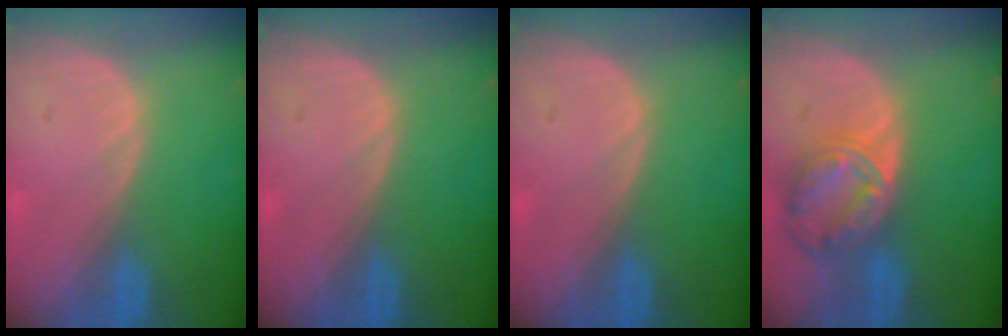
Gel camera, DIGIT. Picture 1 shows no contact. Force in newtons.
{"total": 0.0}
{"total": 0.0}
{"total": 8.2, "press": 7.0, "slide": 4.3}